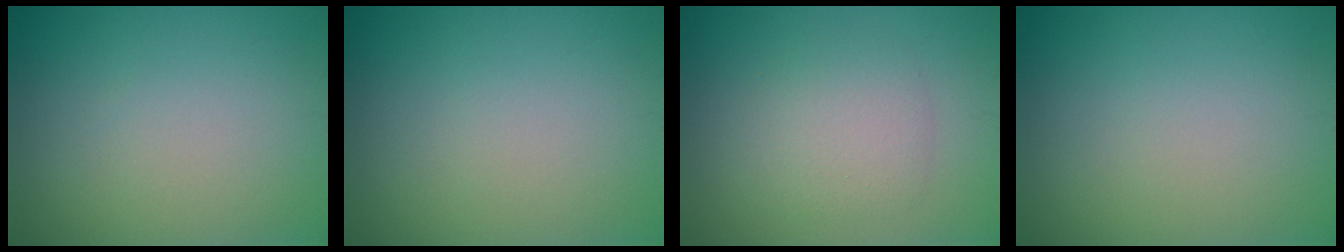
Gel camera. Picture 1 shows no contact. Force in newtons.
{"total": 0.0}
{"total": 2.9, "press": 2.9, "slide": 0.2}
{"total": 0.0}